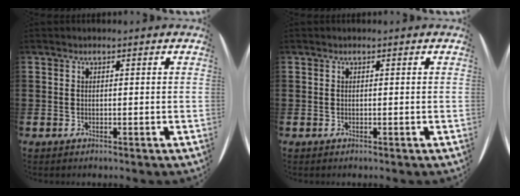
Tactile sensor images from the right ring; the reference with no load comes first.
{"total": 0.0}